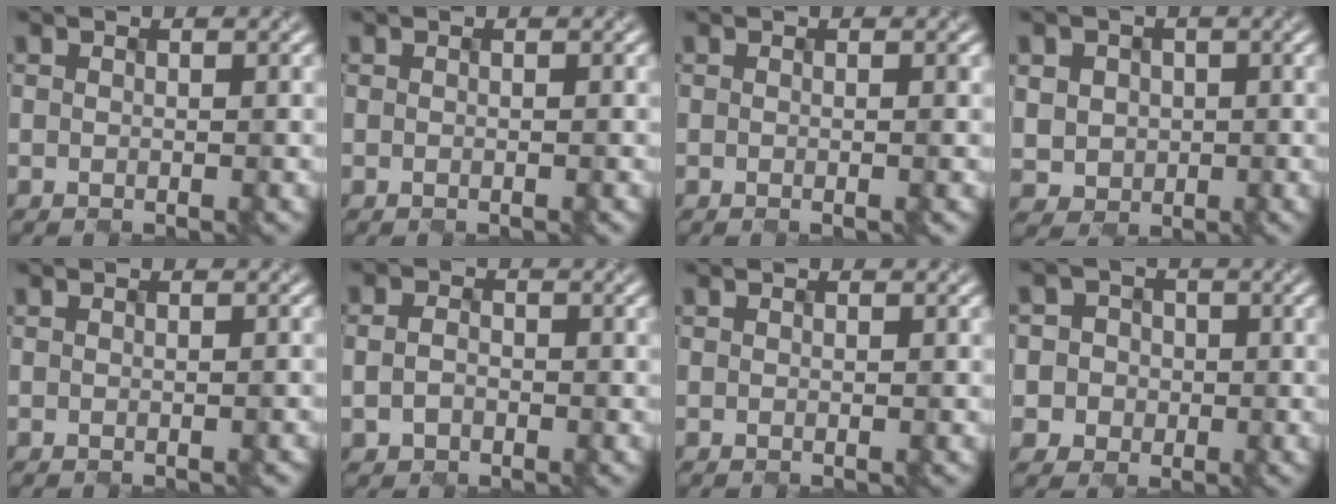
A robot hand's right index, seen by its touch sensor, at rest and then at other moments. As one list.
[{"total": 0.0}, {"total": 0.9, "force": [0.0, 0.3, 0.9], "torque": [-0.009, 0.004, -0.010]}, {"total": 4.8, "force": [0.7, 4.5, 1.7], "torque": [-0.057, 0.020, 0.014]}, {"total": 0.5, "force": [-0.2, 0.3, 0.4], "torque": [0.004, 0.003, -0.005]}, {"total": 1.8, "force": [-1.0, 1.4, 0.6], "torque": [-0.016, -0.002, -0.005]}, {"total": 0.0}, {"total": 3.2, "force": [-0.6, 3.1, 0.0], "torque": [0.010, 0.013, -0.011]}]